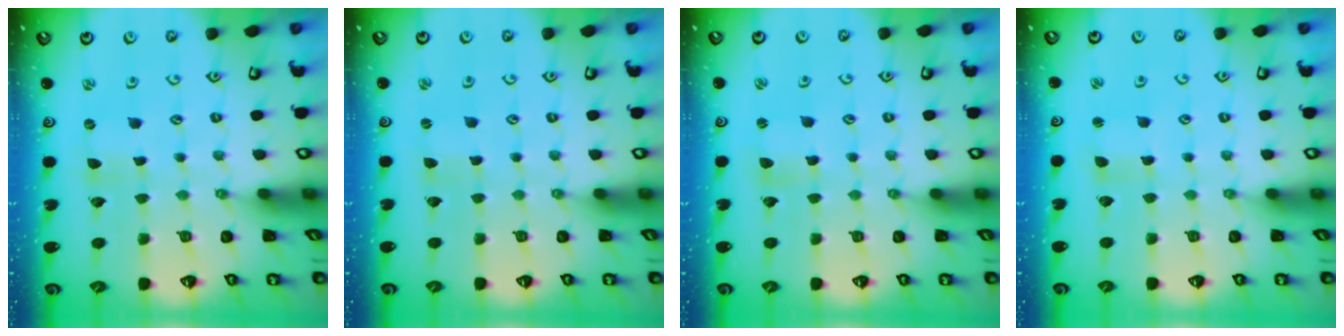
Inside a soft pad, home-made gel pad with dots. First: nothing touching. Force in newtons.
{"total": 0.7, "press": 0.7, "slide": 0.2}
{"total": 1.8, "press": 1.8, "slide": 0.2}
{"total": 1.5, "press": 1.5, "slide": 0.2}